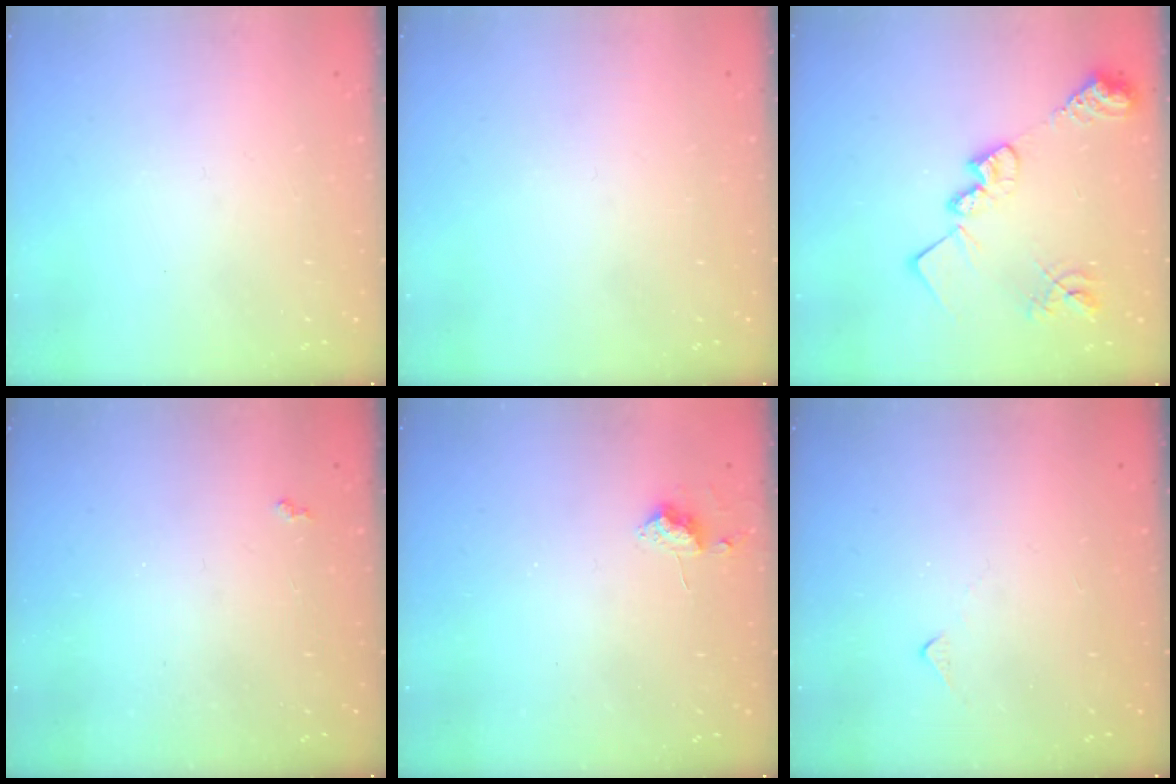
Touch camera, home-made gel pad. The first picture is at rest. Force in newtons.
{"total": 0.0}
{"total": 18.0, "press": 18.0, "slide": 1.1}
{"total": 1.9, "press": 1.8, "slide": 0.5}
{"total": 8.3, "press": 8.3, "slide": 0.7}
{"total": 4.6, "press": 4.6, "slide": 0.6}